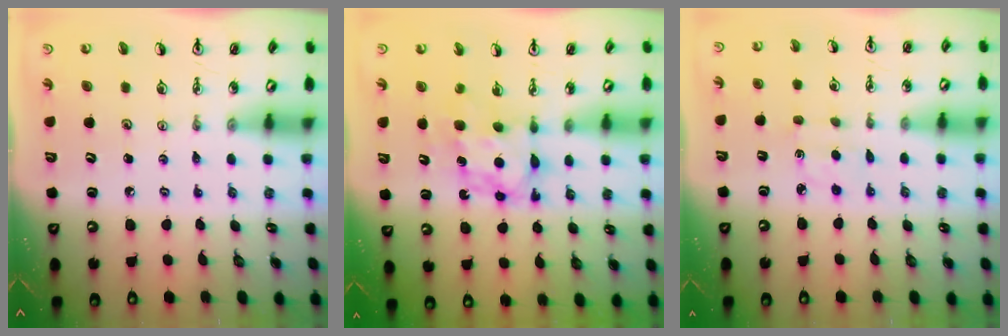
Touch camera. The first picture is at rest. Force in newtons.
{"total": 6.7, "press": 6.7, "slide": 0.1}
{"total": 2.3, "press": 2.3, "slide": 0.3}